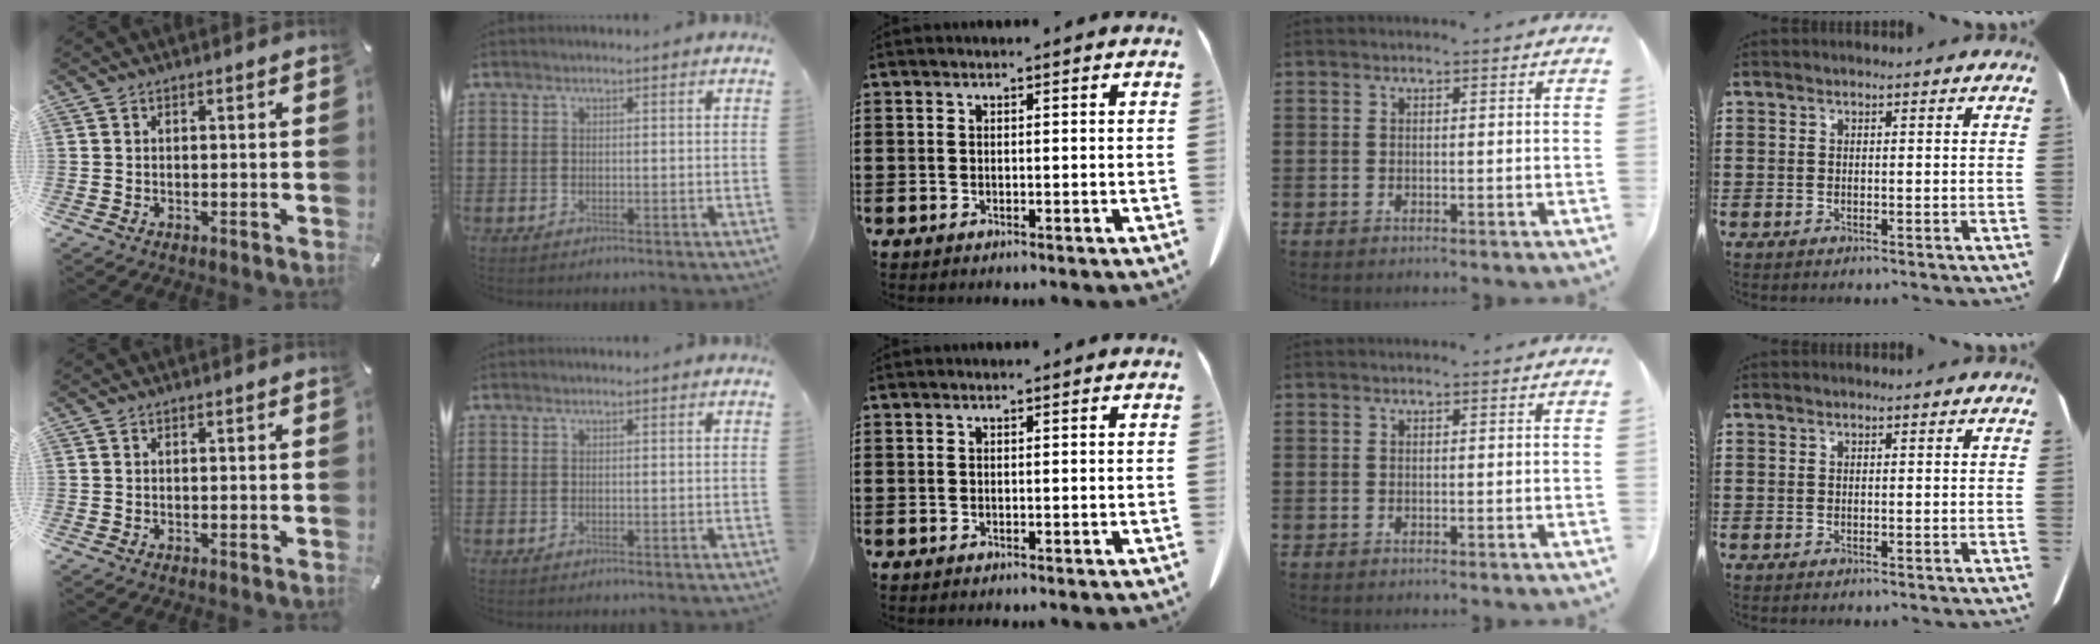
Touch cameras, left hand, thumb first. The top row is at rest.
{}